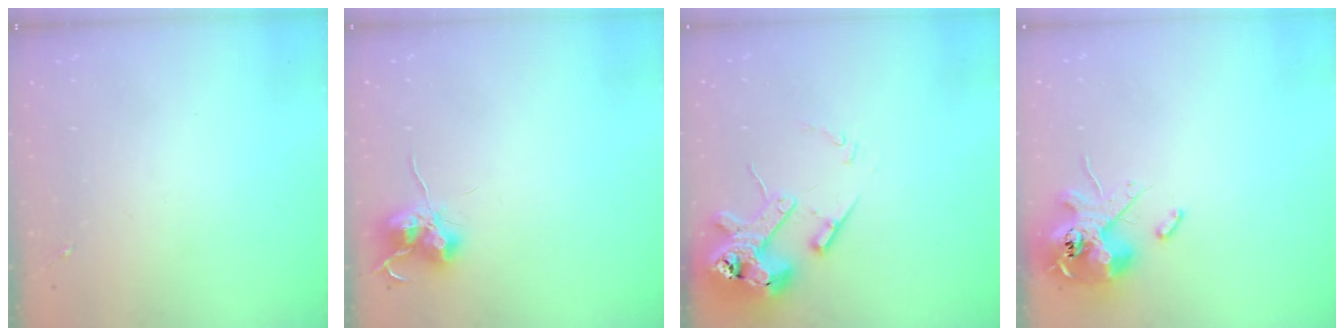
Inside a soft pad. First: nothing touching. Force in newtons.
{"total": 10.9, "press": 10.8, "slide": 0.8}
{"total": 14.6, "press": 14.5, "slide": 2.0}
{"total": 13.8, "press": 13.6, "slide": 2.2}